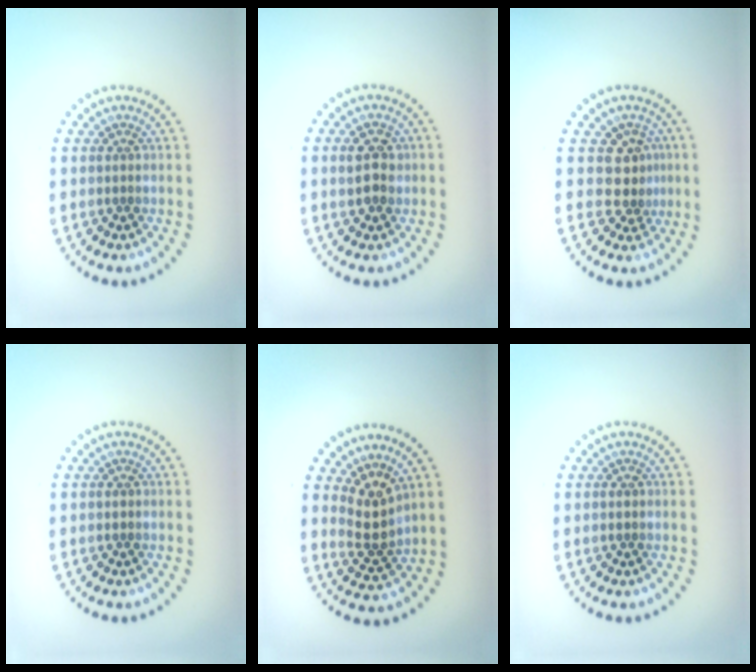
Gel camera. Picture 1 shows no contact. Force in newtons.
{"total": 2.8, "press": 2.8, "slide": 0.3}
{"total": 2.7, "press": 2.0, "slide": 1.7}
{"total": 0.7, "press": 0.7, "slide": 0.1}
{"total": 3.0, "press": 2.4, "slide": 1.8}
{"total": 0.8, "press": 0.8, "slide": 0.2}